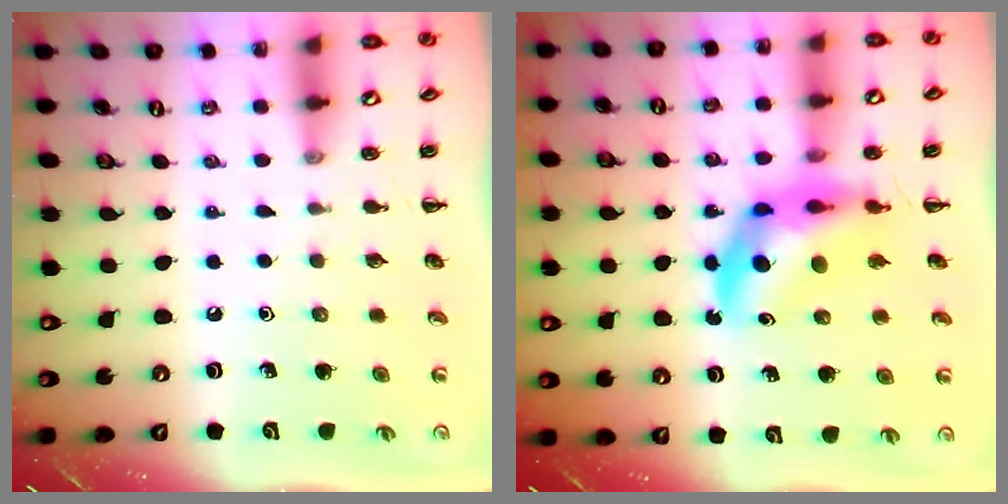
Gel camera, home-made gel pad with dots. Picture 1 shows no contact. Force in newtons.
{"total": 9.7, "press": 9.2, "slide": 3.1}